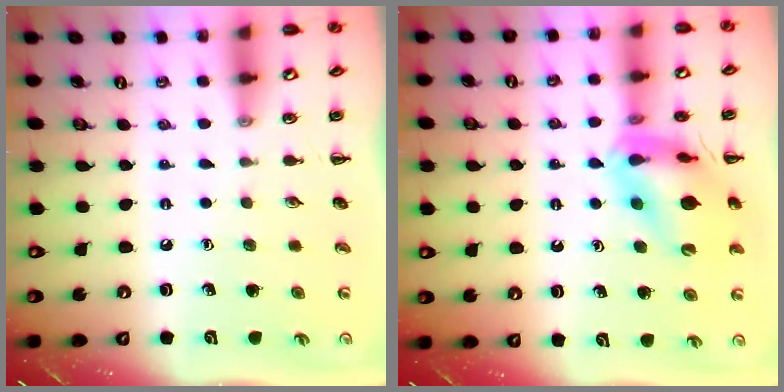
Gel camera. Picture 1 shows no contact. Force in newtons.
{"total": 14.7, "press": 14.5, "slide": 2.6}